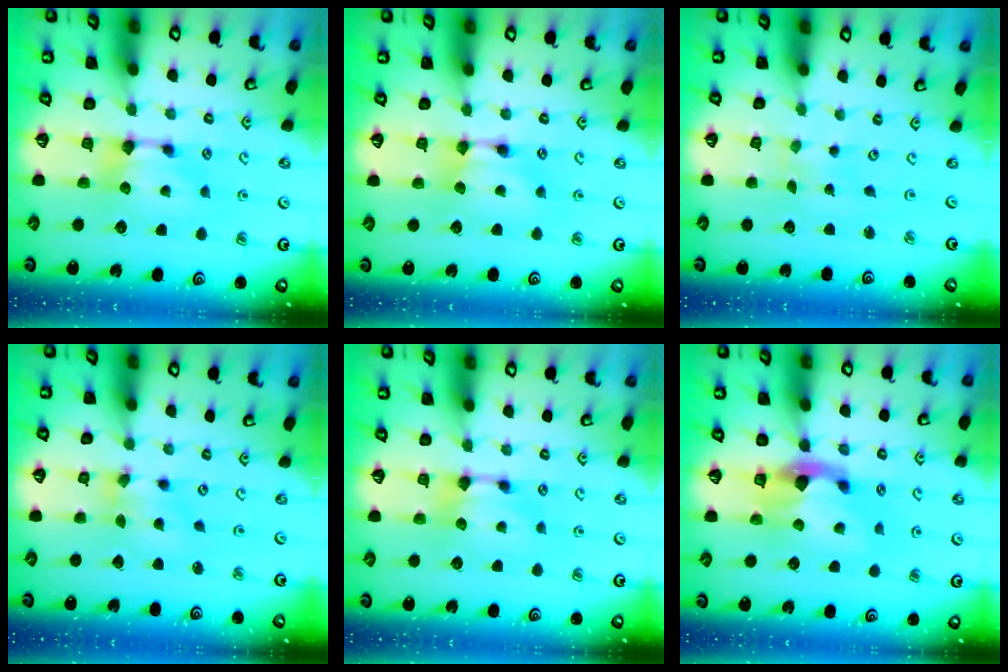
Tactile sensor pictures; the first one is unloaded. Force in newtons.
{"total": 1.8, "press": 1.7, "slide": 0.1}
{"total": 6.4, "press": 6.4, "slide": 0.4}
{"total": 1.5, "press": 0.7, "slide": 1.3}
{"total": 0.0}
{"total": 2.7, "press": 2.4, "slide": 1.3}